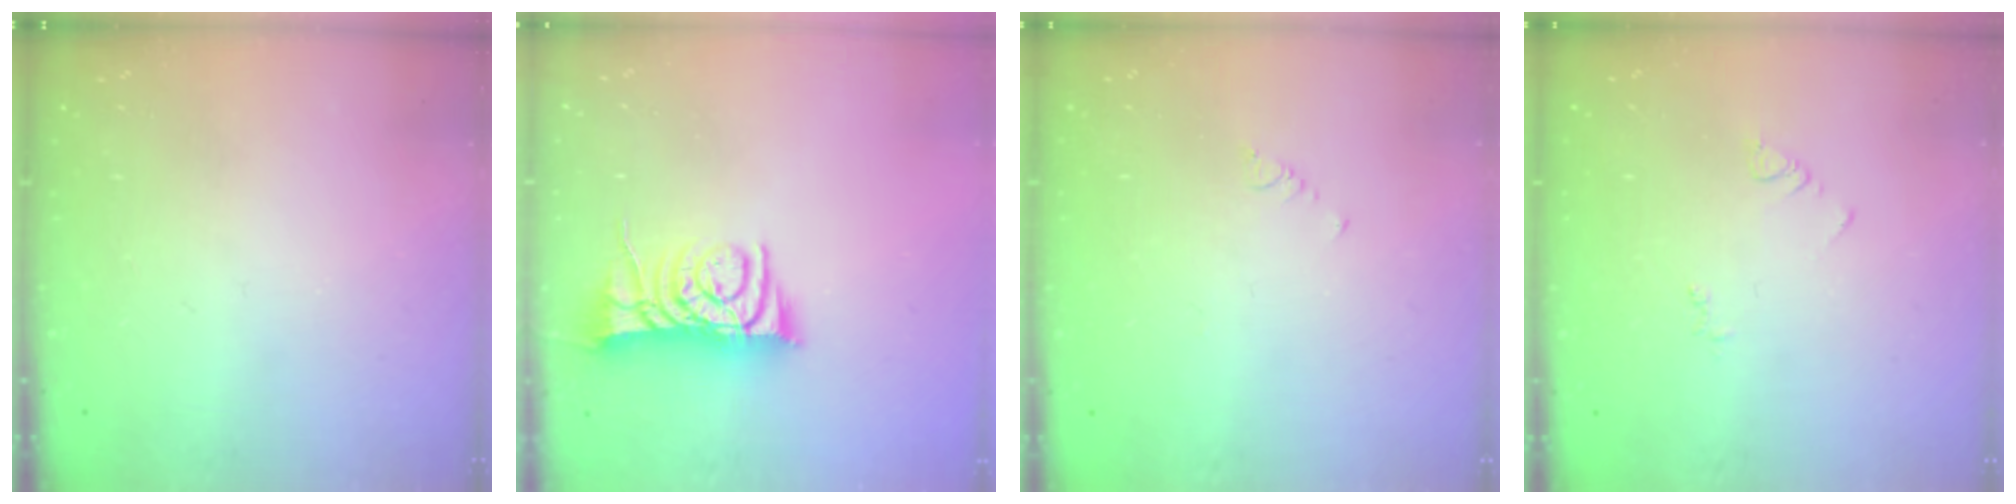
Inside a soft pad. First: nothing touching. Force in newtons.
{"total": 10.4, "press": 10.4, "slide": 0.8}
{"total": 0.7, "press": 0.6, "slide": 0.2}
{"total": 2.9, "press": 2.9, "slide": 0.4}